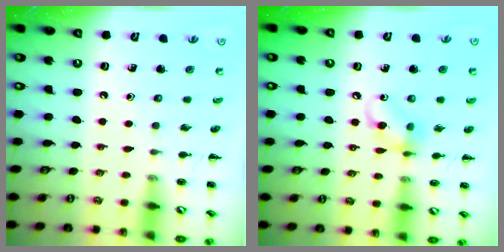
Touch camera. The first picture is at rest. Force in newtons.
{"total": 9.0, "press": 8.9, "slide": 1.2}